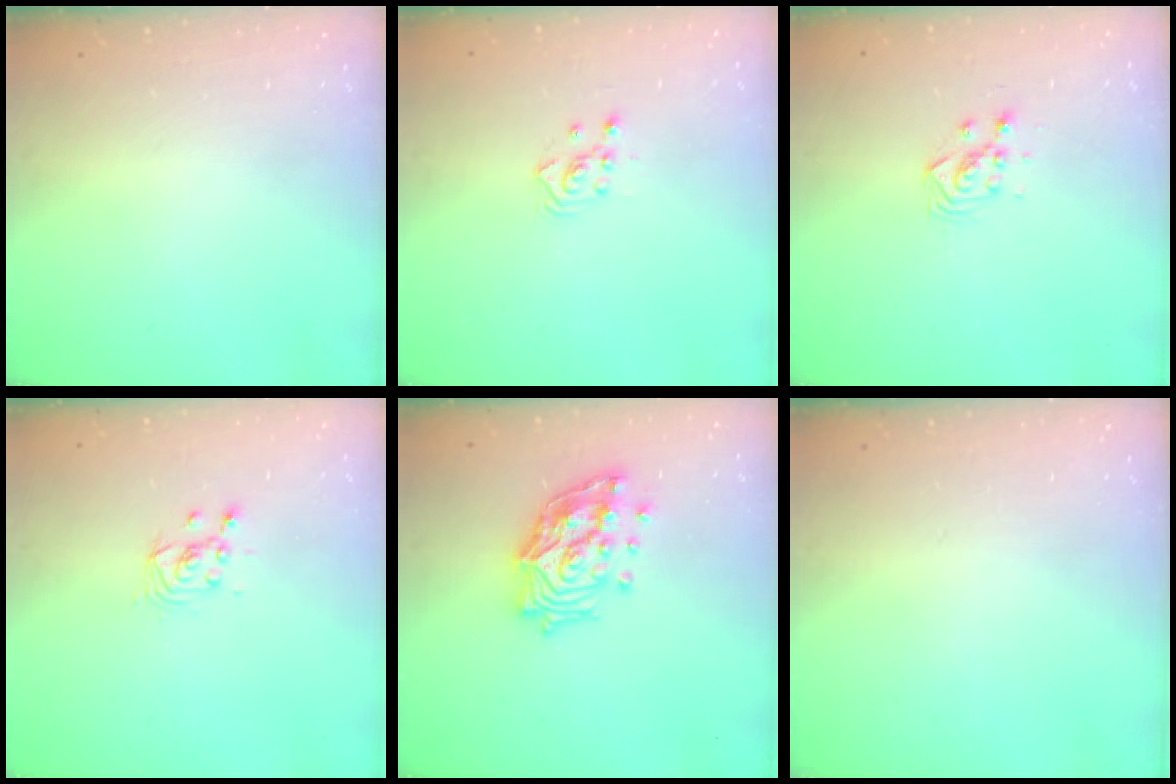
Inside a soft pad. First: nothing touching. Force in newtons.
{"total": 2.5, "press": 2.5, "slide": 0.3}
{"total": 3.5, "press": 3.5, "slide": 0.4}
{"total": 2.6, "press": 2.6, "slide": 0.1}
{"total": 17.0, "press": 16.9, "slide": 2.0}
{"total": 0.0}